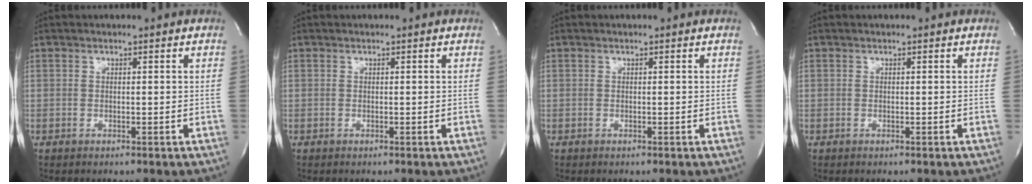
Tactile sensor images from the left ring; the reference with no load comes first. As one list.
[{"total": 0.0}, {"total": 0.0}, {"total": 0.0}]